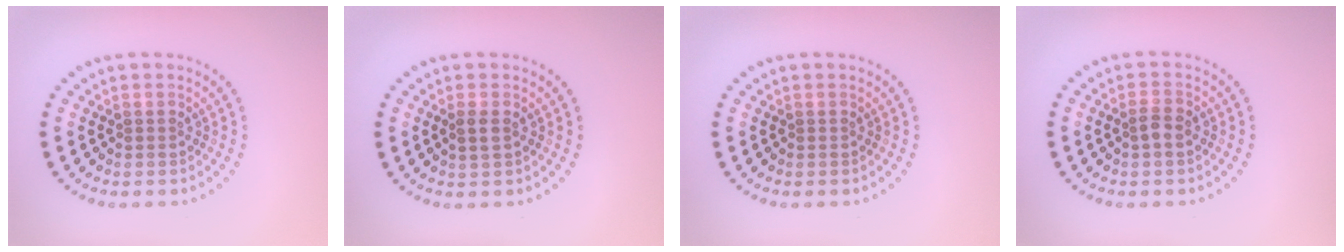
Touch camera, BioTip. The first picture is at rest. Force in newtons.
{"total": 1.2, "press": 1.2, "slide": 0.3}
{"total": 0.0}
{"total": 1.5, "press": 1.4, "slide": 0.3}